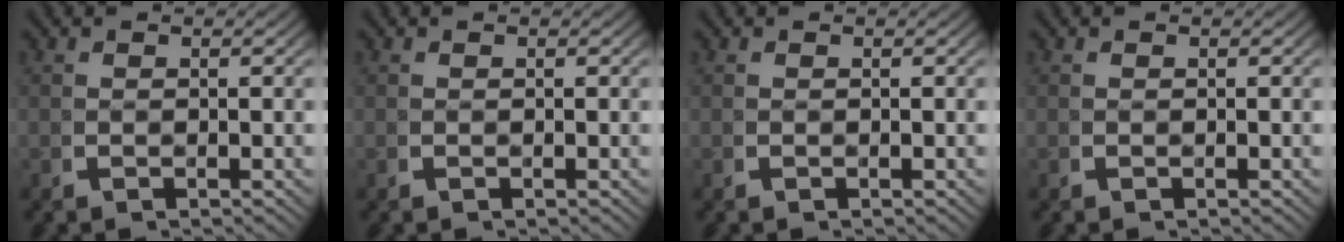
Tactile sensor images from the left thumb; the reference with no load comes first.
{"total": 0.0}
{"total": 0.0}
{"total": 0.0}